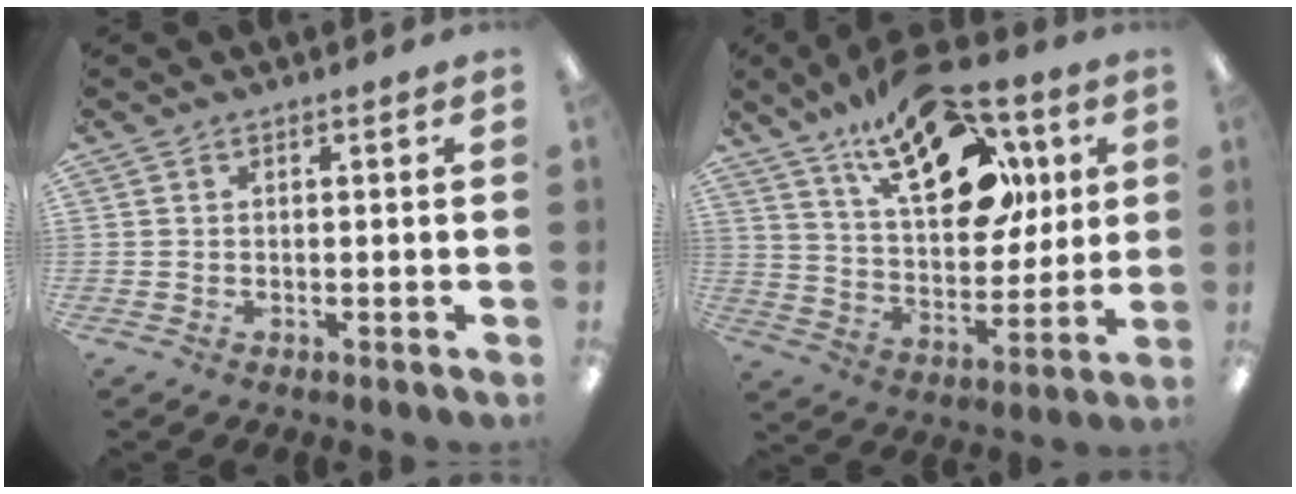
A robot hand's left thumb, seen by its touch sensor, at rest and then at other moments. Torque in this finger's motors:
{"motor_torque": [0.16, 0.85, 1.57, -1.20, 0.15]}